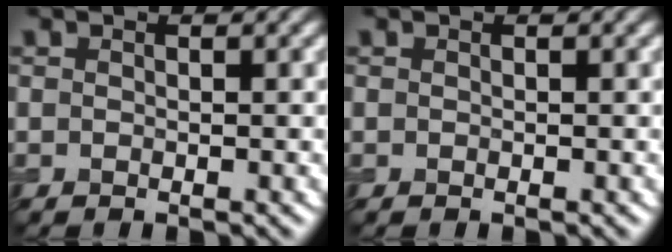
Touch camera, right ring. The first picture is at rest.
{"total": 0.0}